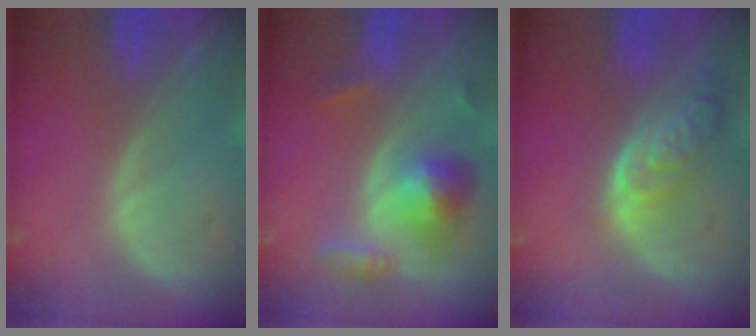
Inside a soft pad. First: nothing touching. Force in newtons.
{"total": 6.5, "press": 6.0, "slide": 2.5}
{"total": 6.4, "press": 5.7, "slide": 2.9}